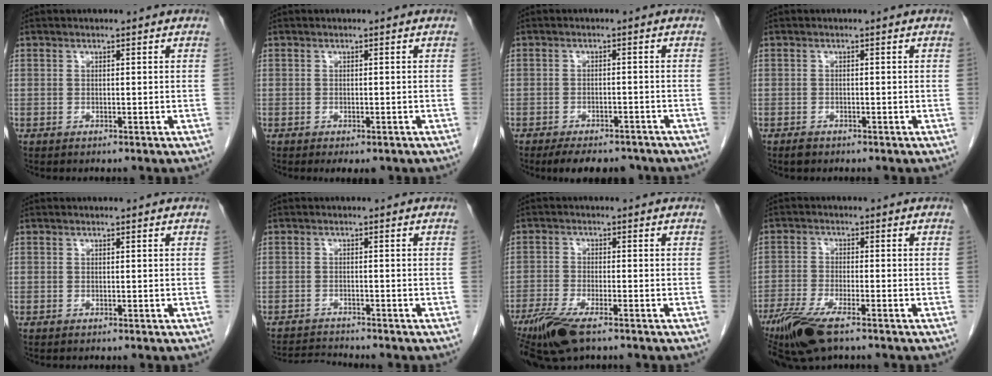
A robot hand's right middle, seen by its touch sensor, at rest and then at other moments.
{"total": 2.0, "force": [-1.4, 0.9, 1.2], "torque": [-0.015, -0.004, -0.013]}
{"total": 8.6, "force": [-7.1, 3.4, 3.4], "torque": [-0.043, -0.002, -0.093]}
{"total": 1.0, "force": [-0.8, 0.5, 0.4], "torque": [-0.009, -0.001, -0.011]}
{"total": 0.0}
{"total": 3.2, "force": [-3.0, -0.9, -0.5], "torque": [0.003, -0.018, -0.053]}
{"total": 8.6, "force": [-6.0, 2.0, 5.9], "torque": [-0.110, -0.020, -0.105]}
{"total": 9.1, "force": [-6.3, 2.0, 6.3], "torque": [-0.121, -0.021, -0.112]}